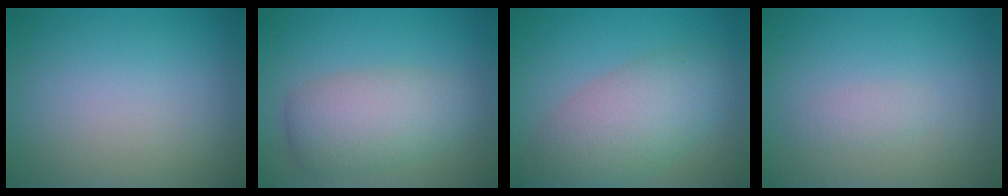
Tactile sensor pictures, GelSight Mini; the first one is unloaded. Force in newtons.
{"total": 5.0, "press": 5.0, "slide": 0.2}
{"total": 6.4, "press": 6.4, "slide": 0.6}
{"total": 0.9, "press": 0.9, "slide": 0.0}